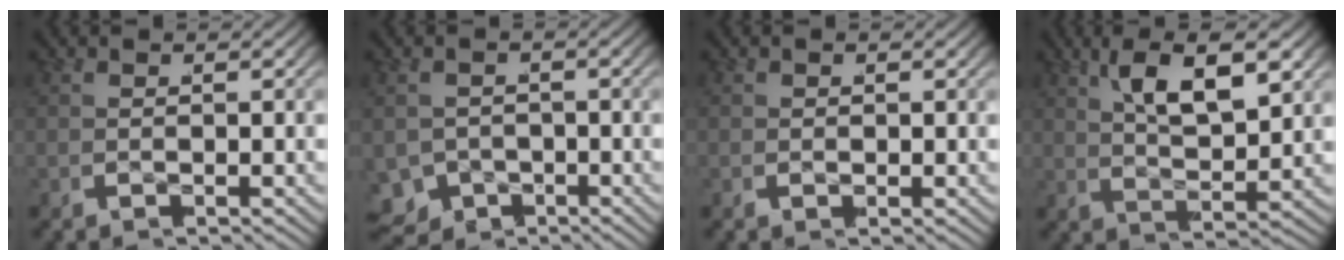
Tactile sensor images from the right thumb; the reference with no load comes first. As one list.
[{"total": 6.9, "force": [-3.2, 5.7, 2.3], "torque": [-0.060, -0.044, -0.037]}, {"total": 0.0}, {"total": 6.1, "force": [2.8, 1.5, 5.2], "torque": [-0.087, 0.016, 0.047]}]